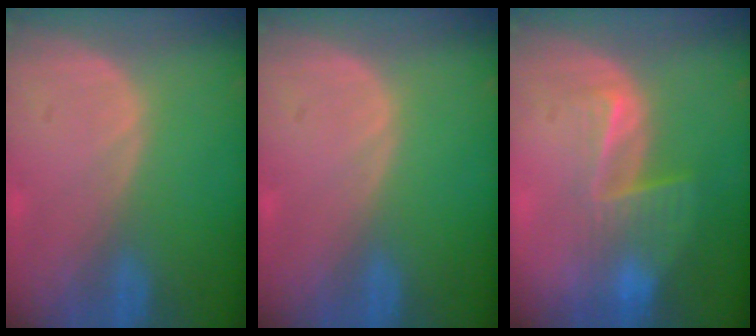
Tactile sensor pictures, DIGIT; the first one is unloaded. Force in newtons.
{"total": 0.0}
{"total": 6.6, "press": 5.6, "slide": 3.5}